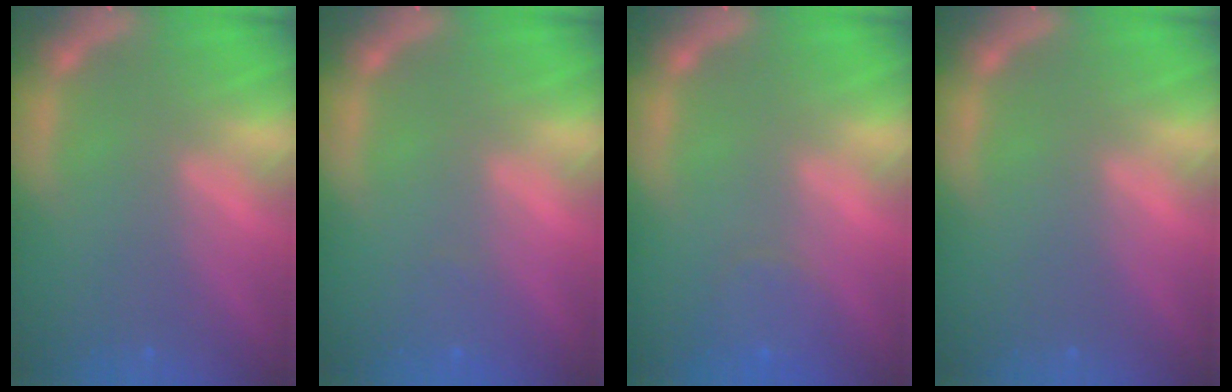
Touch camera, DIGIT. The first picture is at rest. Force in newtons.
{"total": 1.0}
{"total": 2.4}
{"total": 0.0}